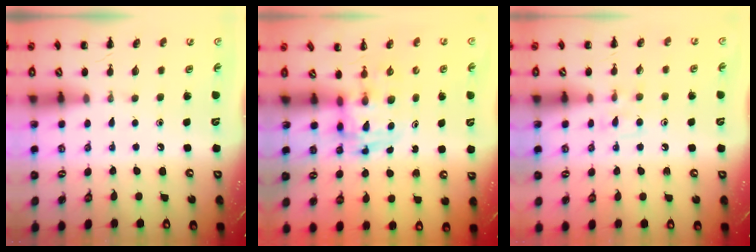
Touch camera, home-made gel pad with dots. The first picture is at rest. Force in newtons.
{"total": 3.6, "press": 3.6, "slide": 0.6}
{"total": 6.6, "press": 6.4, "slide": 1.8}